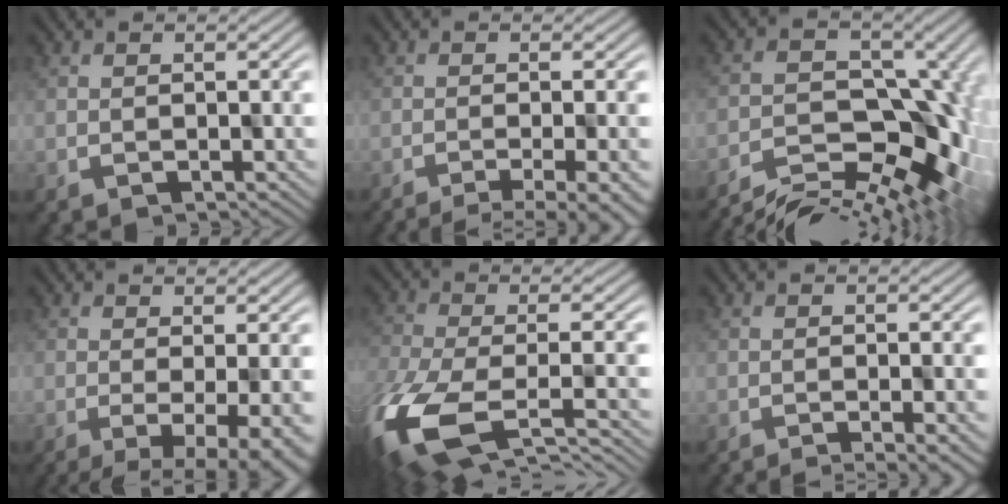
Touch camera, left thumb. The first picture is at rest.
{"total": 7.8, "force": [-5.6, 1.3, 5.3], "torque": [-0.081, -0.007, -0.066]}
{"total": 8.8, "force": [-4.8, 4.2, 6.1], "torque": [-0.099, -0.017, -0.076]}
{"total": 10.5, "force": [-6.8, 2.5, 7.5], "torque": [-0.096, -0.013, -0.066]}
{"total": 14.6, "force": [-6.2, 7.5, 10.9], "torque": [-0.279, -0.060, -0.080]}
{"total": 3.2, "force": [-2.2, 0.1, 2.3], "torque": [-0.031, 0.010, -0.038]}